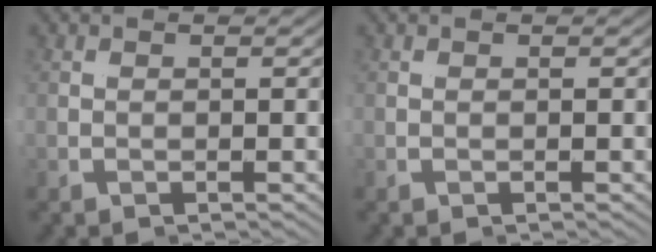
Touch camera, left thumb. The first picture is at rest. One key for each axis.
{"total": 0.0}